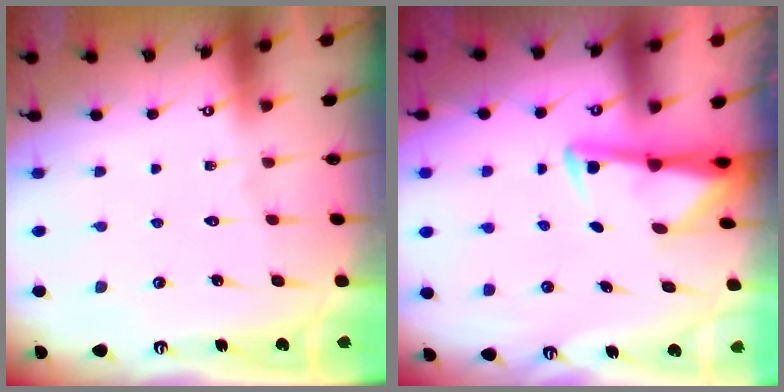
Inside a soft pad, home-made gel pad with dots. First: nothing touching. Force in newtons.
{"total": 3.0, "press": 2.9, "slide": 0.5}